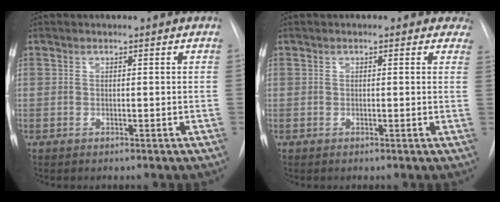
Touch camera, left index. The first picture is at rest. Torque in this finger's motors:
{"motor_torque": [1.04, -1.10, 0.01, -0.07]}